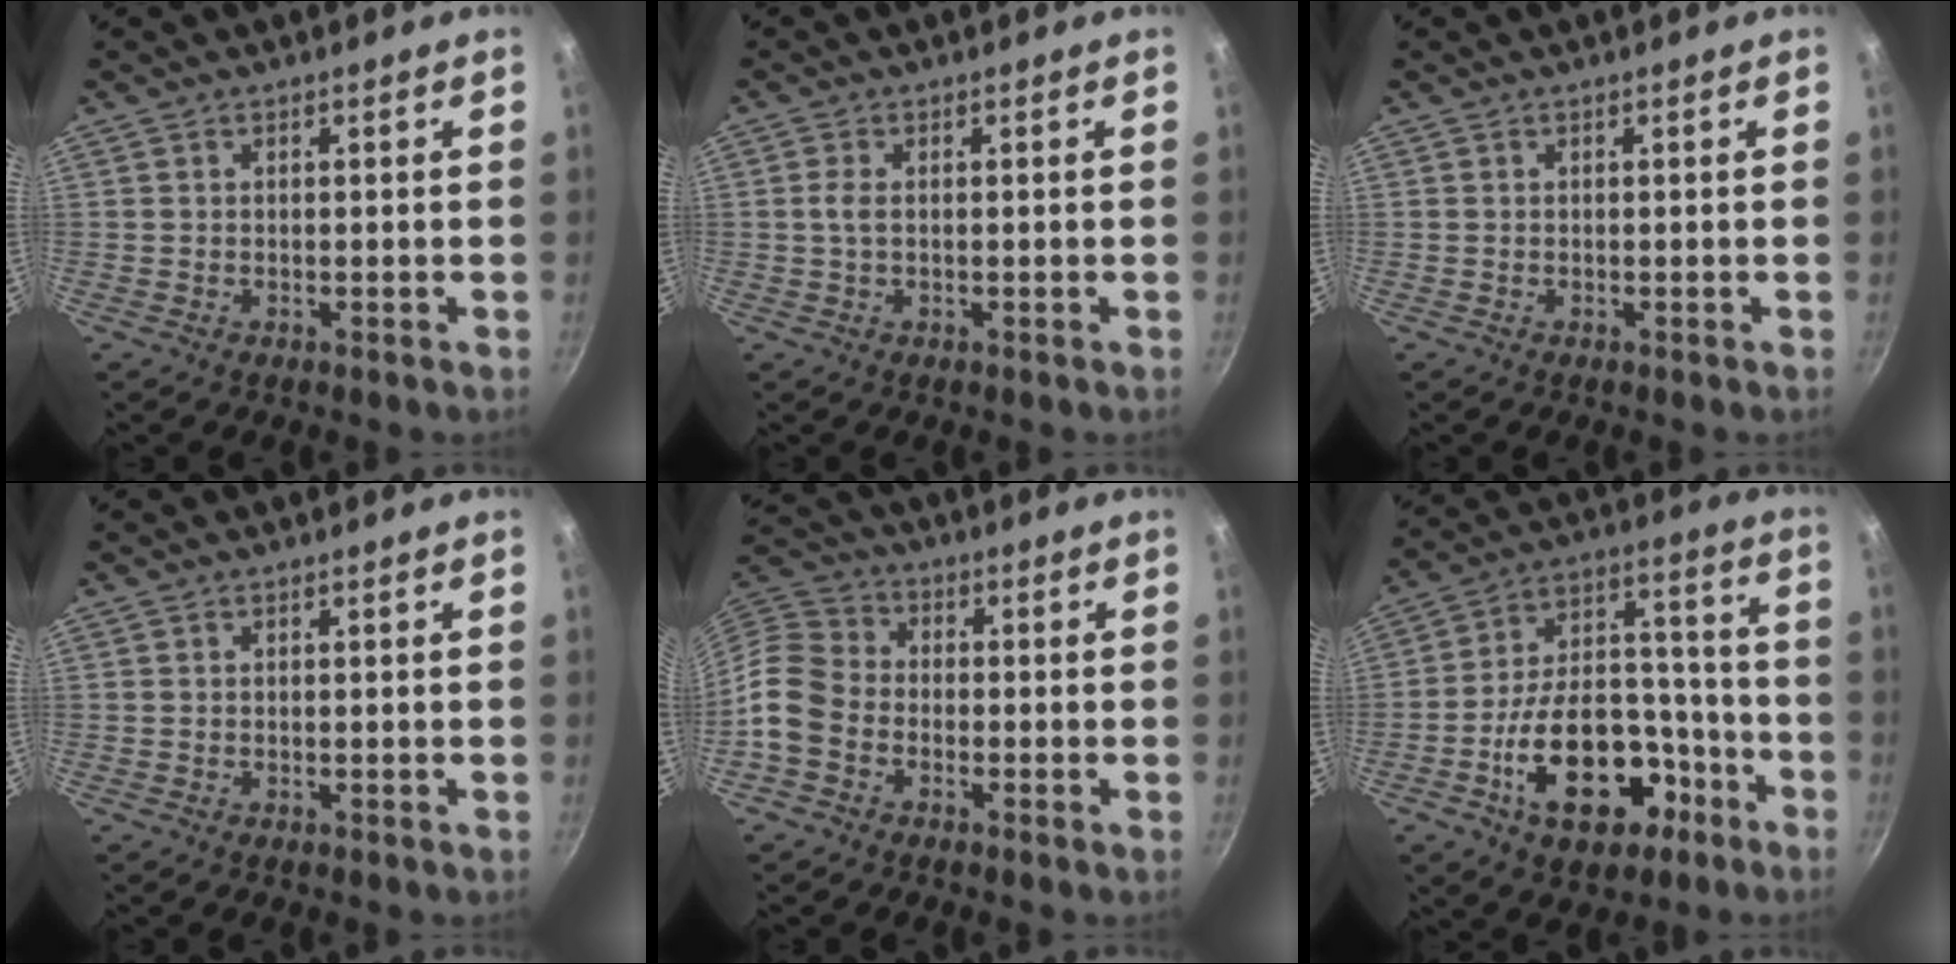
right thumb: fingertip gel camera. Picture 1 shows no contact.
{"total": 2.0, "force": [0.1, 1.0, 1.7], "torque": [-0.041, 0.002, 0.001]}
{"total": 0.0}
{"total": 0.0}
{"total": 9.5, "force": [-3.5, 7.1, 5.2], "torque": [-0.084, 0.035, -0.092]}
{"total": 20.7, "force": [-9.0, 12.4, 13.9], "torque": [-0.189, 0.085, -0.130]}